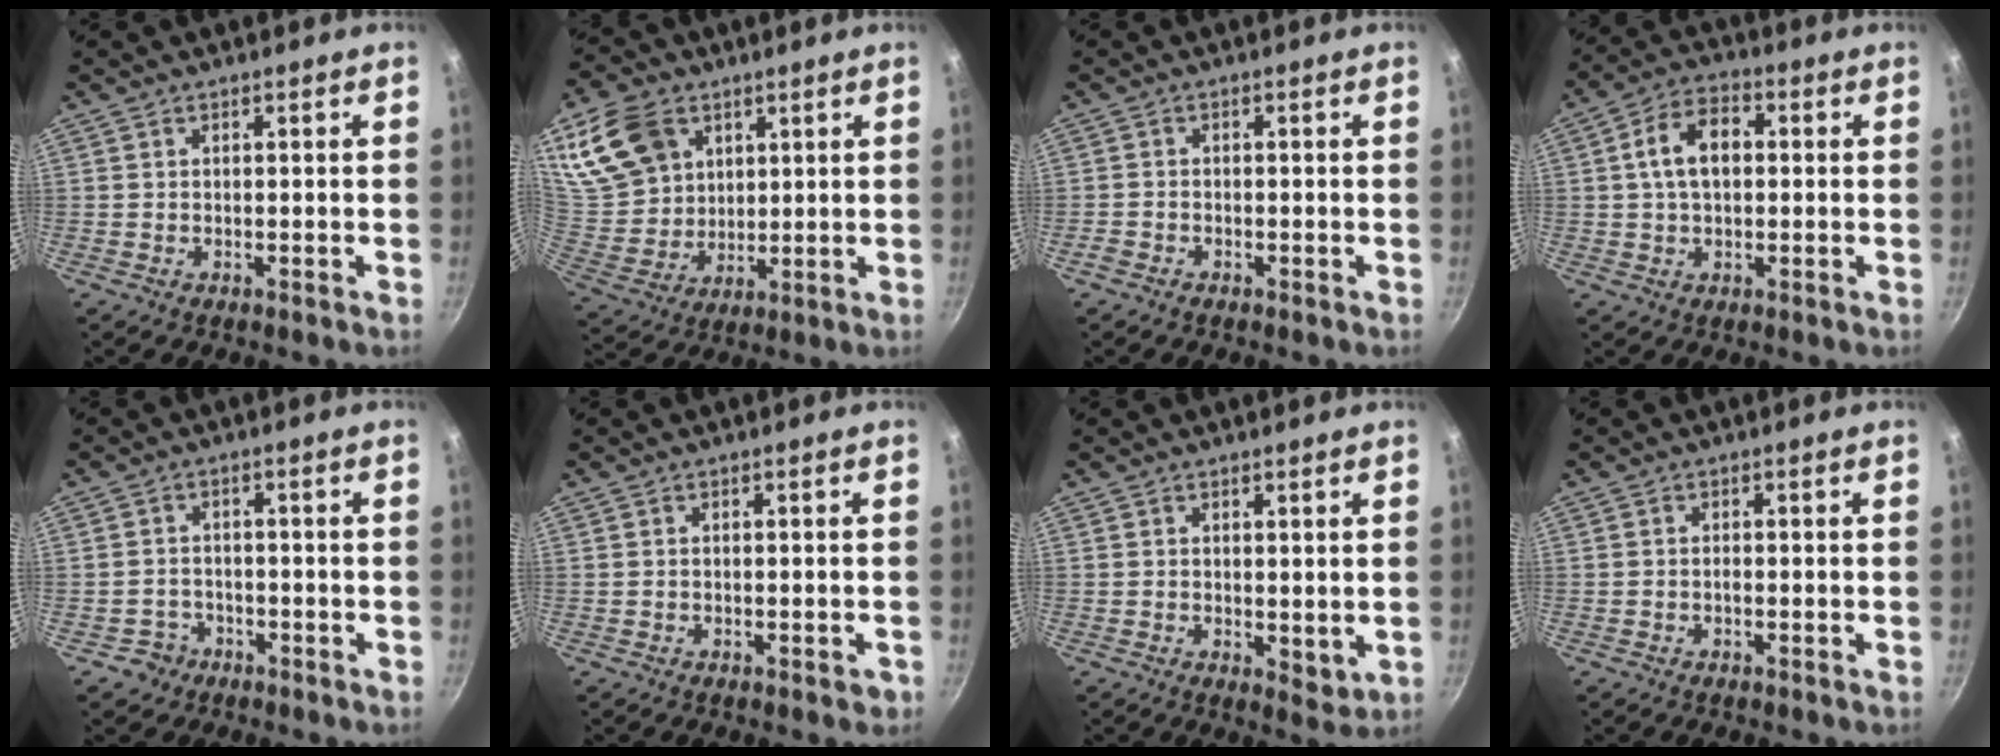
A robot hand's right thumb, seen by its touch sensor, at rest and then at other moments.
{"total": 16.5, "force": [7.3, 12.2, 8.3], "torque": [-0.152, -0.020, 0.155]}
{"total": 1.4, "force": [-1.2, 0.7, 0.5], "torque": [-0.020, 0.009, -0.027]}
{"total": 9.0, "force": [1.0, 5.7, 6.8], "torque": [-0.101, 0.021, 0.008]}
{"total": 3.4, "force": [-1.8, 2.8, 0.4], "torque": [0.005, 0.023, -0.027]}
{"total": 1.3, "force": [-0.6, 0.6, 1.0], "torque": [-0.011, 0.004, -0.004]}
{"total": 3.3, "force": [0.9, 1.8, 2.7], "torque": [-0.036, -0.012, 0.016]}
{"total": 0.6, "force": [-0.3, 0.3, 0.5], "torque": [-0.007, 0.004, -0.008]}